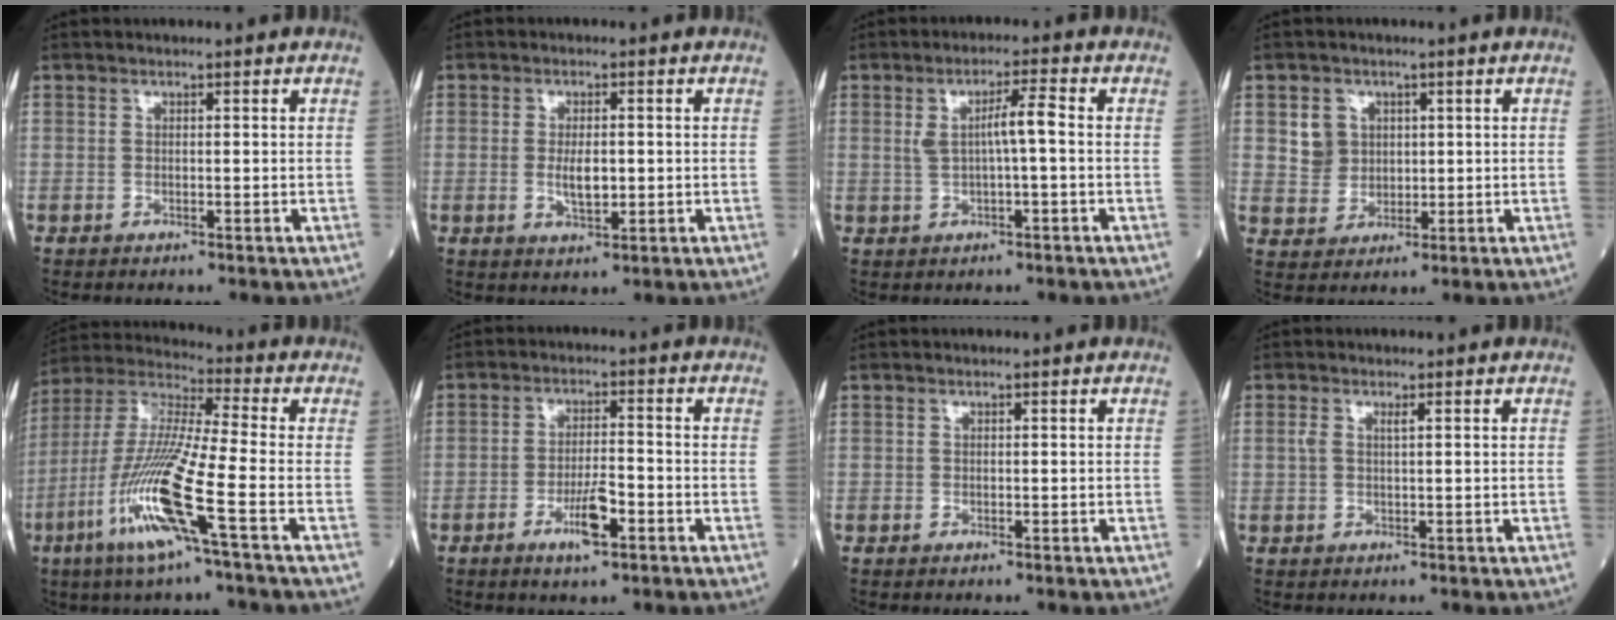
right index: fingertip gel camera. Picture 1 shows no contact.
{"total": 3.8, "force": [-0.2, 1.4, 3.5], "torque": [-0.061, -0.004, -0.001]}
{"total": 4.6, "force": [0.3, 0.4, 4.6], "torque": [-0.085, 0.010, 0.009]}
{"total": 4.4, "force": [1.2, 4.1, 0.9], "torque": [-0.017, 0.015, 0.024]}
{"total": 15.7, "force": [-6.2, -0.1, 14.4], "torque": [-0.307, -0.020, -0.128]}
{"total": 5.5, "force": [-2.6, 1.0, 4.7], "torque": [-0.088, -0.002, -0.046]}
{"total": 0.0}
{"total": 1.7, "force": [0.6, 0.5, 1.5], "torque": [-0.041, 0.011, 0.014]}